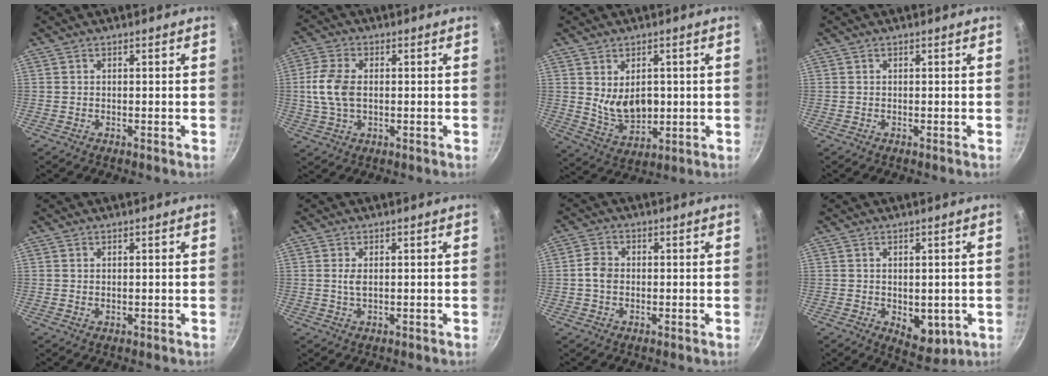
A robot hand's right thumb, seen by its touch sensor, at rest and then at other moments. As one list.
[{"total": 8.2, "force": [0.3, 5.1, 6.4], "torque": [-0.134, 0.010, 0.002]}, {"total": 8.6, "force": [1.0, 5.8, 6.3], "torque": [-0.088, -0.027, 0.034]}, {"total": 0.0}, {"total": 0.6, "force": [0.4, 0.2, 0.4], "torque": [-0.006, -0.005, 0.006]}, {"total": 2.0, "force": [0.3, 0.9, 1.7], "torque": [-0.034, -0.003, 0.007]}, {"total": 3.7, "force": [-0.1, 2.9, 2.4], "torque": [-0.040, 0.010, -0.009]}, {"total": 6.9, "force": [-1.1, 4.3, 5.2], "torque": [-0.047, -0.014, -0.004]}]